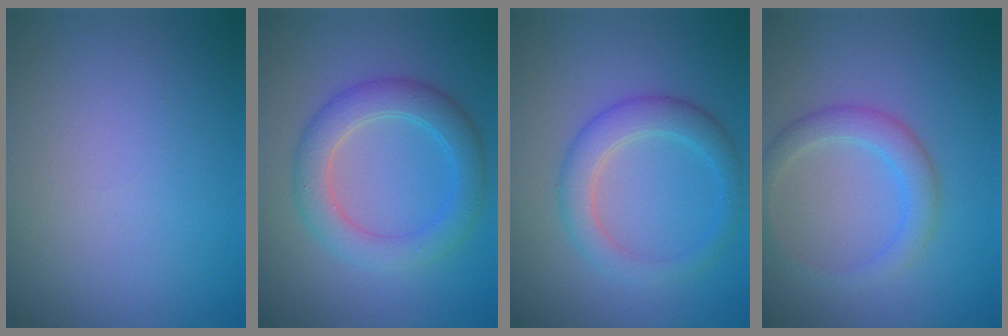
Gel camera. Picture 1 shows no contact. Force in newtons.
{"total": 4.6, "press": 4.6, "slide": 0.1}
{"total": 3.6, "press": 3.6, "slide": 0.2}
{"total": 2.8, "press": 2.8, "slide": 0.1}